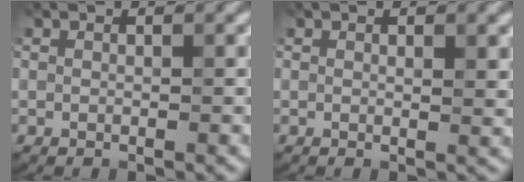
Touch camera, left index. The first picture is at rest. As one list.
[{"total": 1.5, "force": [0.6, 0.6, 1.3], "torque": [-0.019, 0.001, 0.012]}]